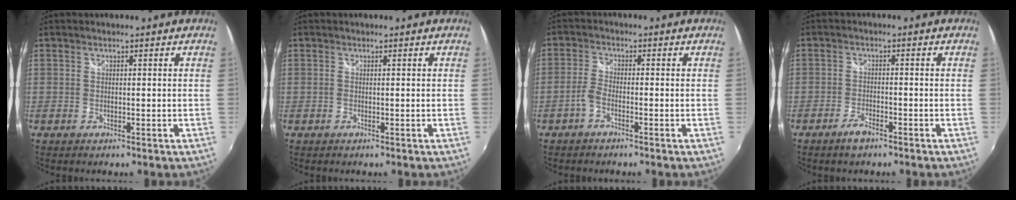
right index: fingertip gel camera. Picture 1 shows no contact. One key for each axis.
{"total": 0.0}
{"total": 2.6, "fx": -1.6, "fy": 0.8, "fz": 1.9, "tx": -0.052, "ty": 0.004, "tz": -0.036}
{"total": 3.2, "fx": -2.6, "fy": 0.9, "fz": 1.6, "tx": -0.045, "ty": -0.002, "tz": -0.052}